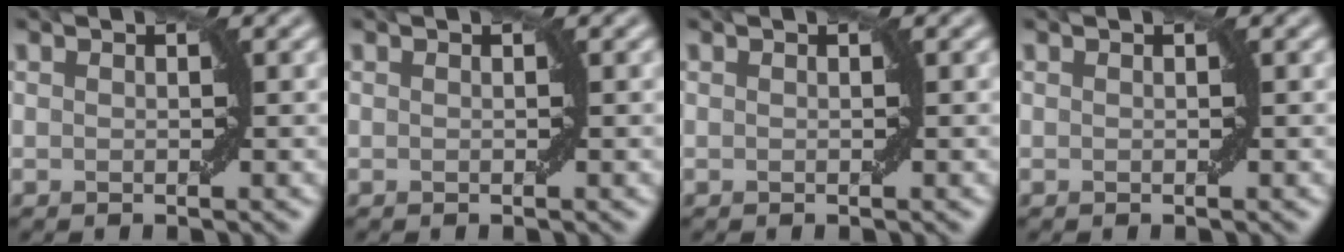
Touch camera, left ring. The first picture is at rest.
{"total": 0.0}
{"total": 0.0}
{"total": 0.0}